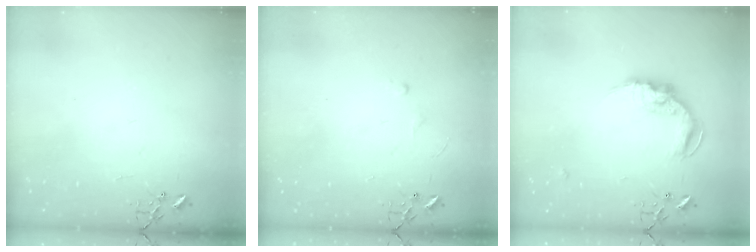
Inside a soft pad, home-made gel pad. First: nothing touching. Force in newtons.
{"total": 3.4, "press": 3.4, "slide": 0.5}
{"total": 12.7, "press": 12.7, "slide": 0.5}